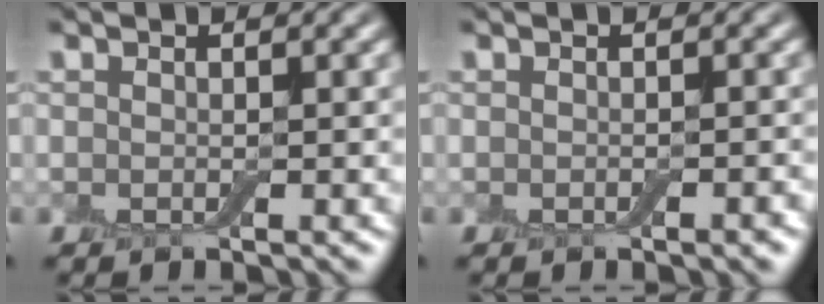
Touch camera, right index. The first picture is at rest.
{"total": 0.8, "force": [-0.4, 0.2, 0.7], "torque": [-0.009, 0.001, -0.004]}